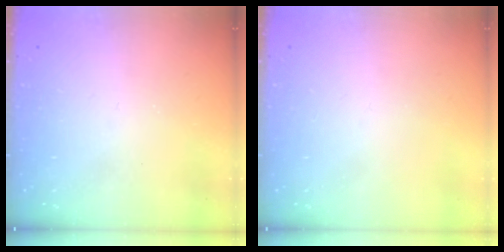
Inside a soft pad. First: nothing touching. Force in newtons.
{"total": 0.0}